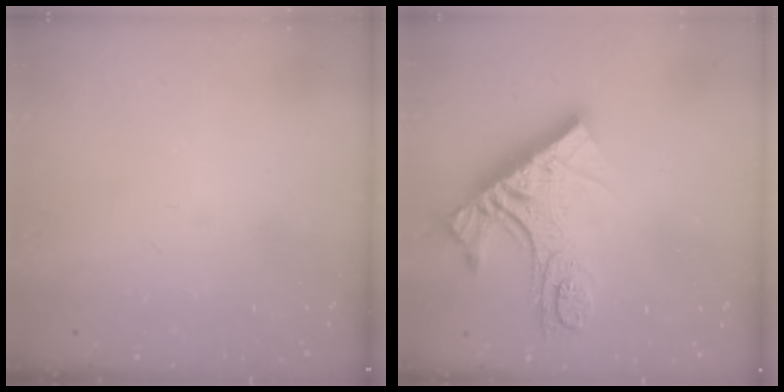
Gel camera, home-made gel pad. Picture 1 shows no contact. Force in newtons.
{"total": 14.4, "press": 14.3, "slide": 1.3}